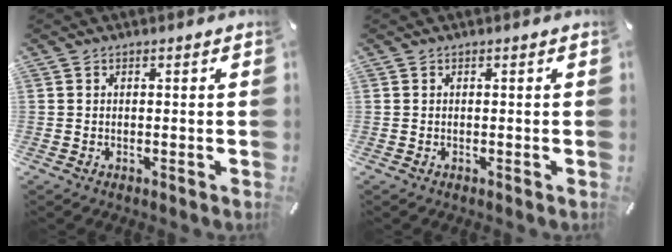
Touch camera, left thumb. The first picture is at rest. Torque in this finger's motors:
{"motor_torque": [0.05, 0.45, -0.01, -0.03, 0.00]}